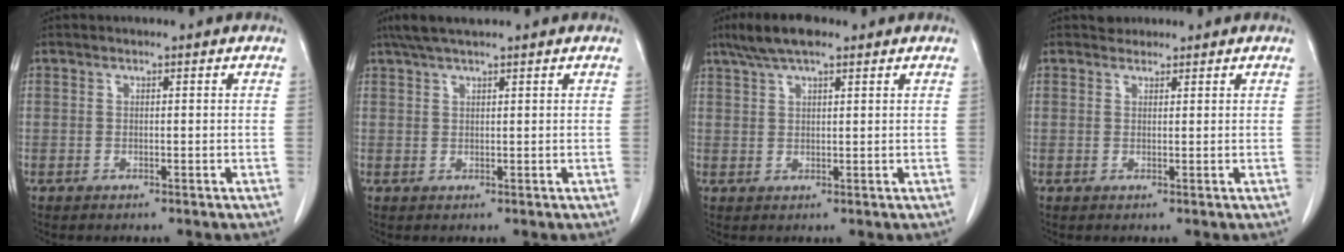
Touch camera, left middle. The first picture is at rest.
{"total": 4.7, "force": [3.8, 0.3, 2.8], "torque": [-0.050, 0.026, 0.070]}
{"total": 6.3, "force": [4.5, 1.4, 4.1], "torque": [-0.084, 0.021, 0.081]}
{"total": 1.3, "force": [1.1, 0.6, -0.2], "torque": [0.001, 0.006, 0.016]}